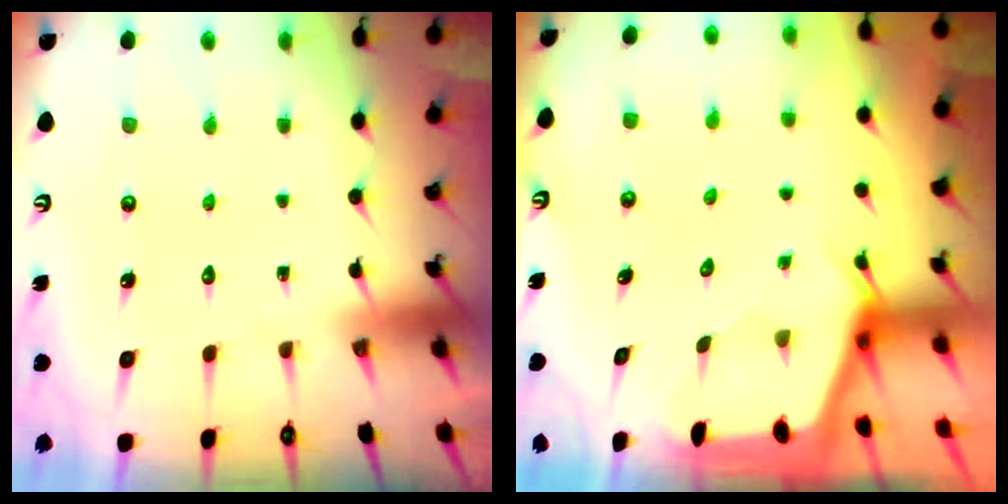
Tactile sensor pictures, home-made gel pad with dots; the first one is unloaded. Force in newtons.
{"total": 2.3, "press": 2.3, "slide": 0.3}